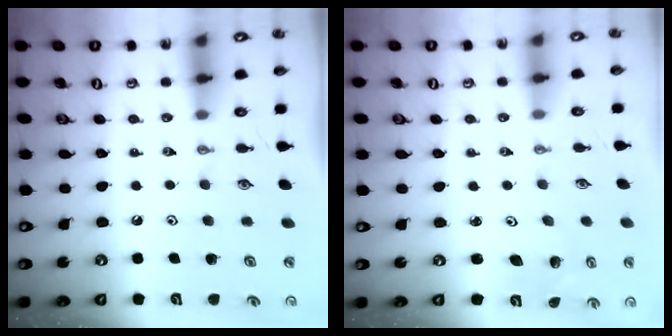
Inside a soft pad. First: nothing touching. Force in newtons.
{"total": 2.5, "press": 2.5, "slide": 0.1}